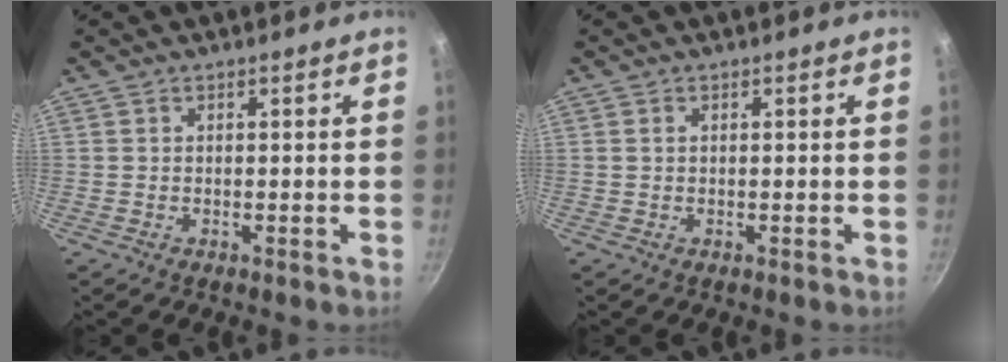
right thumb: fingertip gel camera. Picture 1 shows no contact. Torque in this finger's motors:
{"motor_torque": [0.23, -0.32, 0.36, 0.19, 0.00]}